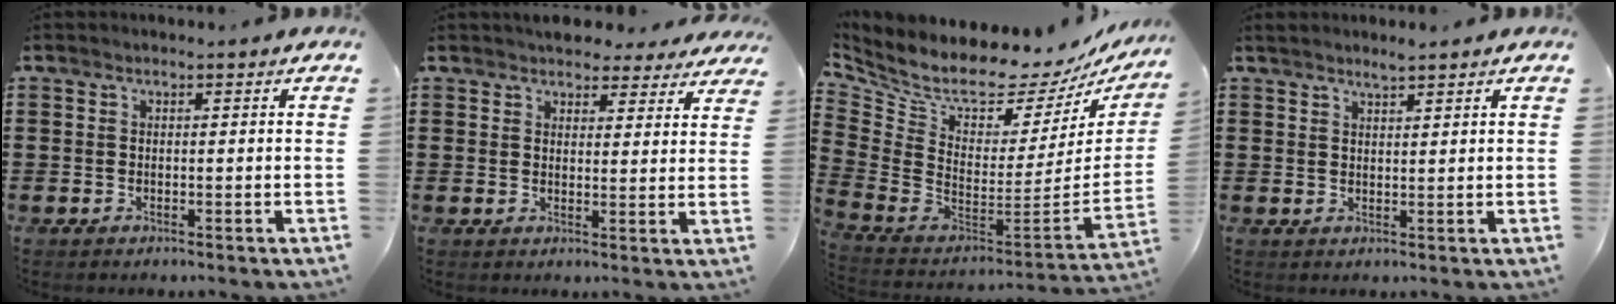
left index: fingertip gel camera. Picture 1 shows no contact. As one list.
[{"total": 4.1, "force": [3.8, 1.1, 0.8], "torque": [-0.021, -0.011, 0.071]}, {"total": 6.4, "force": [5.5, 1.8, 2.8], "torque": [-0.086, -0.072, 0.085]}, {"total": 1.8, "force": [1.5, -0.1, 0.9], "torque": [-0.019, -0.001, 0.029]}]